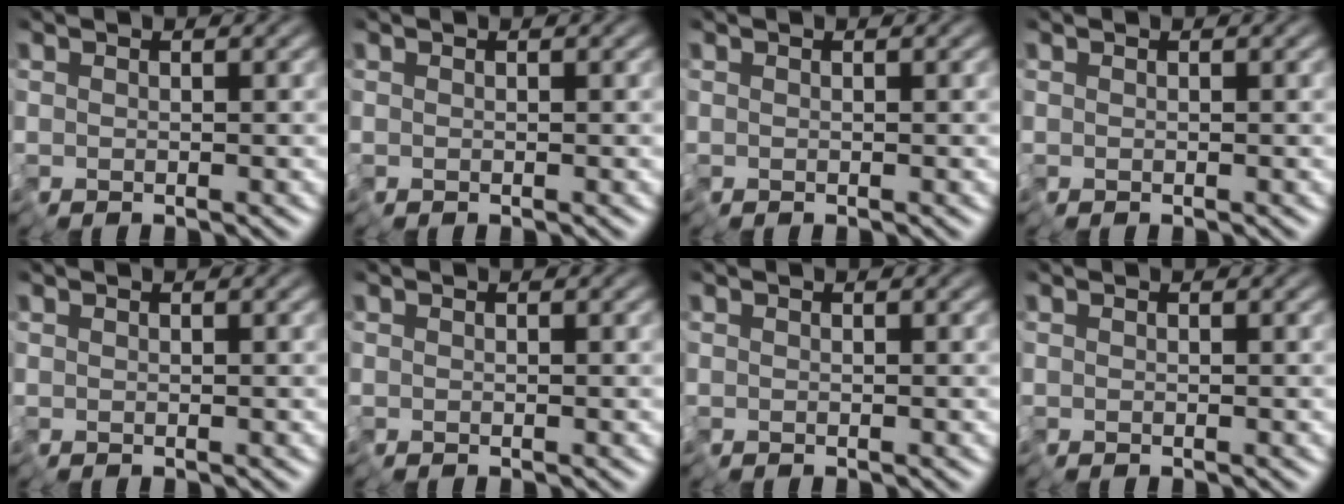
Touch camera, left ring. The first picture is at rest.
{"total": 0.0}
{"total": 0.0}
{"total": 0.0}
{"total": 0.0}
{"total": 0.0}
{"total": 0.0}
{"total": 0.0}